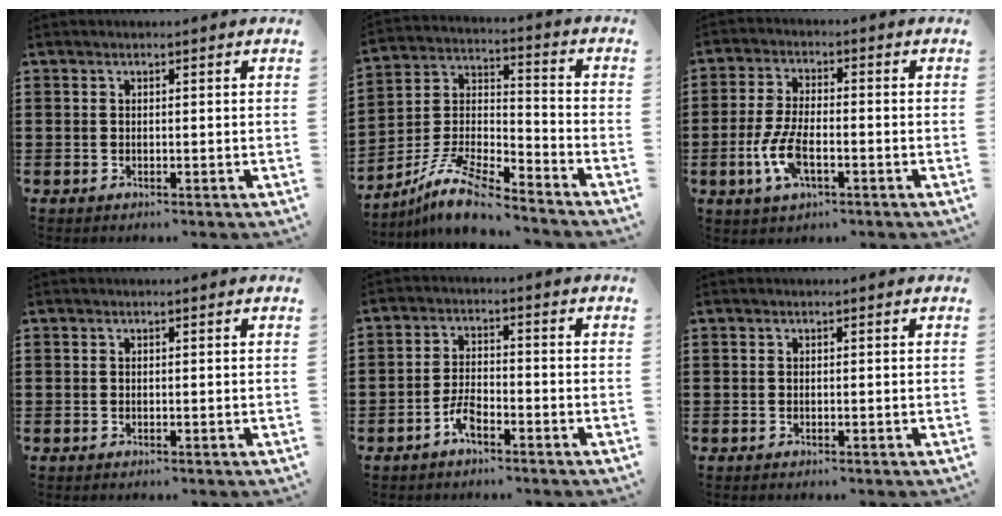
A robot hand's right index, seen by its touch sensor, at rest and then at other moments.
{"total": 10.8, "force": [-9.3, 1.9, 5.2], "torque": [-0.116, 0.016, -0.187]}
{"total": 6.9, "force": [-2.3, 2.9, 5.8], "torque": [-0.138, -0.008, -0.047]}
{"total": 0.0}
{"total": 3.8, "force": [-2.6, 1.4, 2.4], "torque": [-0.065, 0.002, -0.057]}
{"total": 0.0}